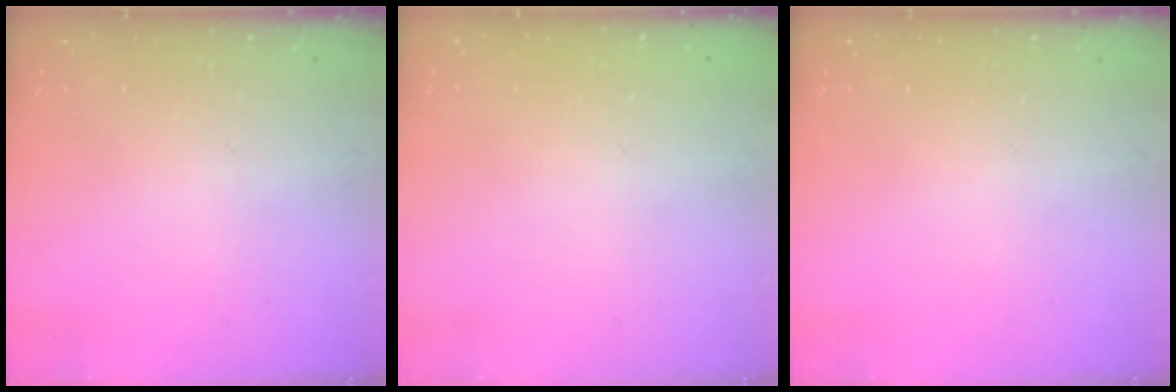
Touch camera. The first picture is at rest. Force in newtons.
{"total": 0.0}
{"total": 0.0}